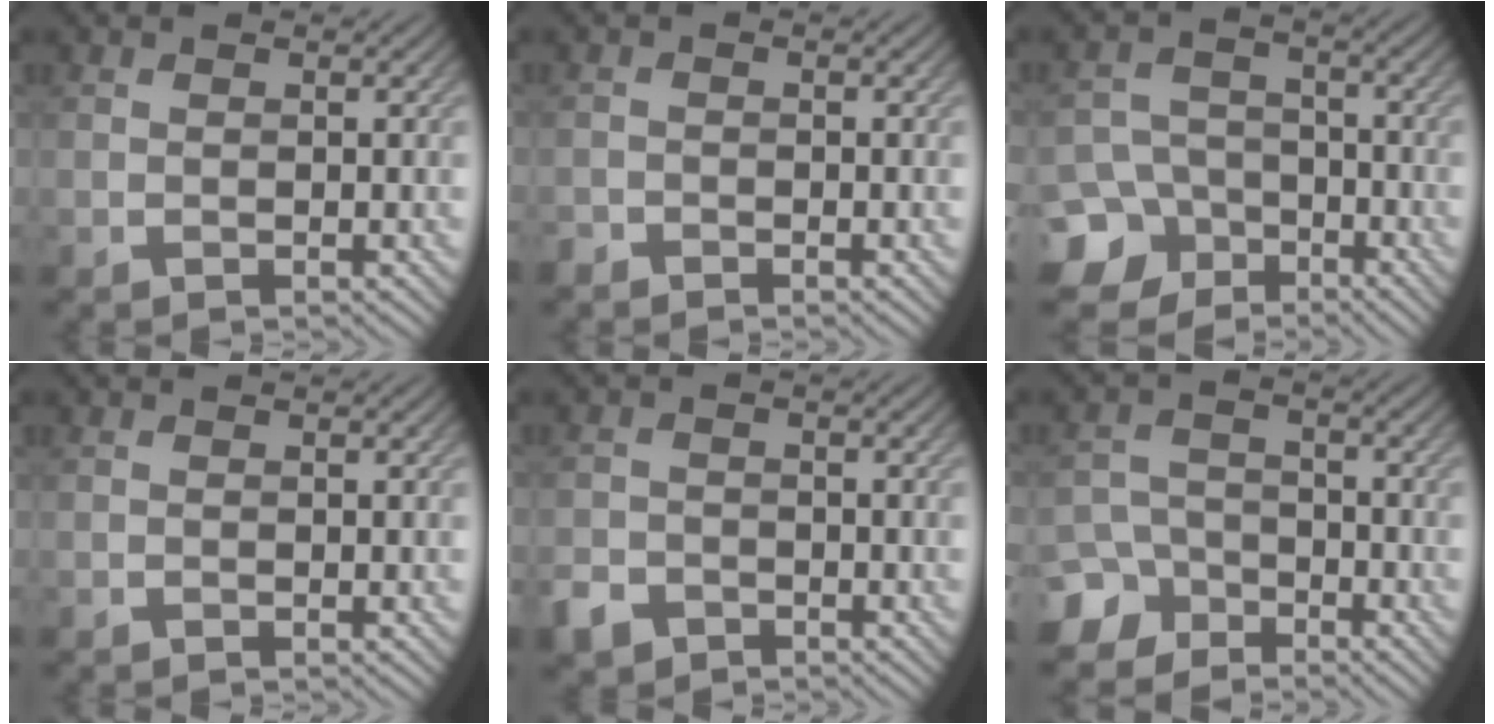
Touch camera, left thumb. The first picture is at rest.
{"total": 1.1, "force": [-1.1, 0.4, 0.1], "torque": [-0.002, -0.002, -0.025]}
{"total": 9.4, "force": [-5.8, 7.0, 2.4], "torque": [-0.051, -0.024, -0.120]}
{"total": 0.0}
{"total": 3.4, "force": [-2.4, 2.2, 1.1], "torque": [-0.029, -0.007, -0.053]}
{"total": 6.3, "force": [-4.7, 3.9, 1.5], "torque": [-0.030, -0.005, -0.101]}